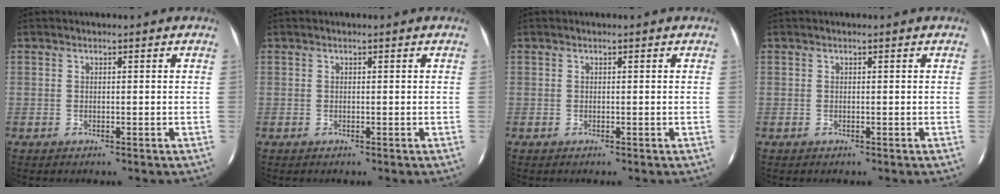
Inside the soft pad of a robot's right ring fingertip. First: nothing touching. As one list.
[{"total": 0.0}, {"total": 0.0}, {"total": 0.0}]